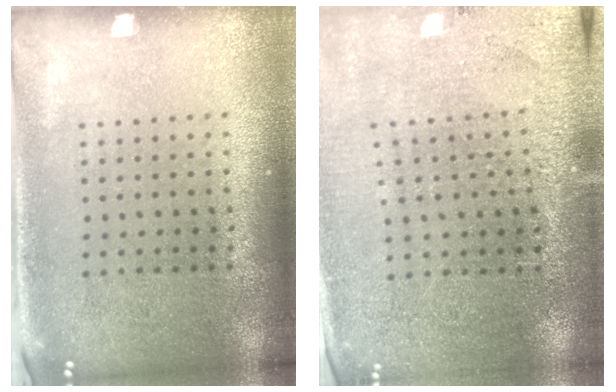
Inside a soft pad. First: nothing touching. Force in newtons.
{"total": 2.8, "press": 2.8, "slide": 0.1}